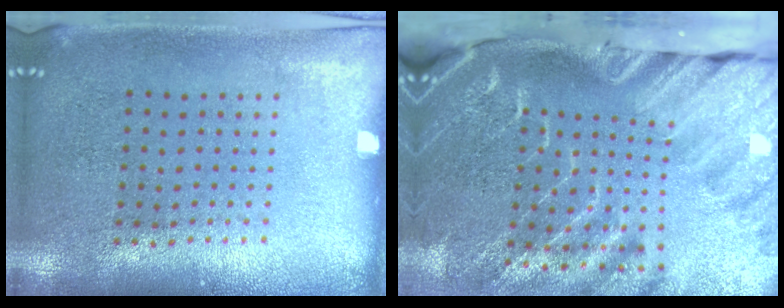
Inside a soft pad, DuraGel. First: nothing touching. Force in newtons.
{"total": 4.6, "press": 3.4, "slide": 3.1}